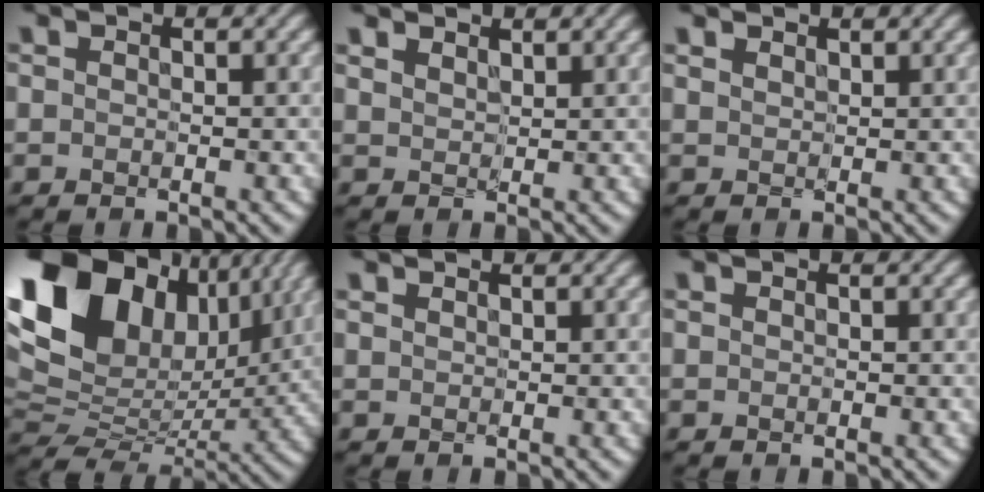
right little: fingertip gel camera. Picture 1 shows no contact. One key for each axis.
{"total": 3.1, "fx": 2.5, "fy": 1.3, "fz": 1.3, "tx": -0.034, "ty": 0.006, "tz": 0.036}
{"total": 2.0, "fx": 1.7, "fy": 0.8, "fz": 0.8, "tx": -0.022, "ty": 0.004, "tz": 0.027}
{"total": 17.3, "fx": 6.1, "fy": 11.8, "fz": 11.1, "tx": -0.237, "ty": 0.034, "tz": 0.125}
{"total": 1.0, "fx": 0.9, "fy": 0.4, "fz": 0.3, "tx": -0.009, "ty": -0.001, "tz": 0.017}
{"total": 0.0}